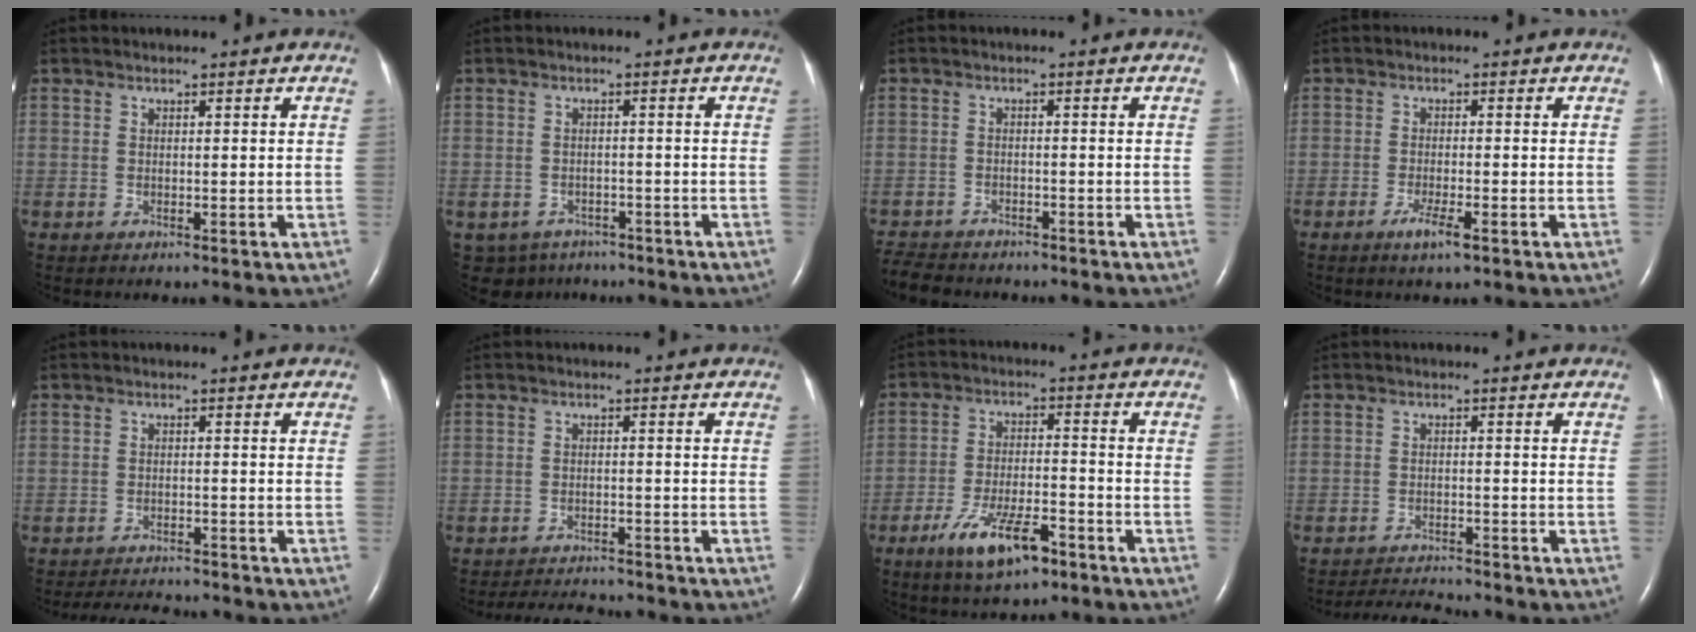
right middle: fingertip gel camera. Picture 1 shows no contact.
{"total": 5.6, "force": [-4.1, 3.8, 0.4], "torque": [-0.006, 0.006, -0.054]}
{"total": 7.1, "force": [-6.5, 2.1, 1.9], "torque": [-0.035, -0.009, -0.102]}
{"total": 3.0, "force": [-1.8, 0.2, 2.5], "torque": [-0.052, -0.007, -0.033]}
{"total": 6.7, "force": [-6.4, 1.0, 1.7], "torque": [-0.027, -0.009, -0.092]}
{"total": 6.7, "force": [-6.5, 1.1, 1.5], "torque": [-0.025, -0.006, -0.093]}
{"total": 9.8, "force": [-6.1, 2.8, 7.2], "torque": [-0.139, -0.008, -0.103]}
{"total": 5.3, "force": [-5.2, -0.2, 0.9], "torque": [-0.017, -0.015, -0.086]}